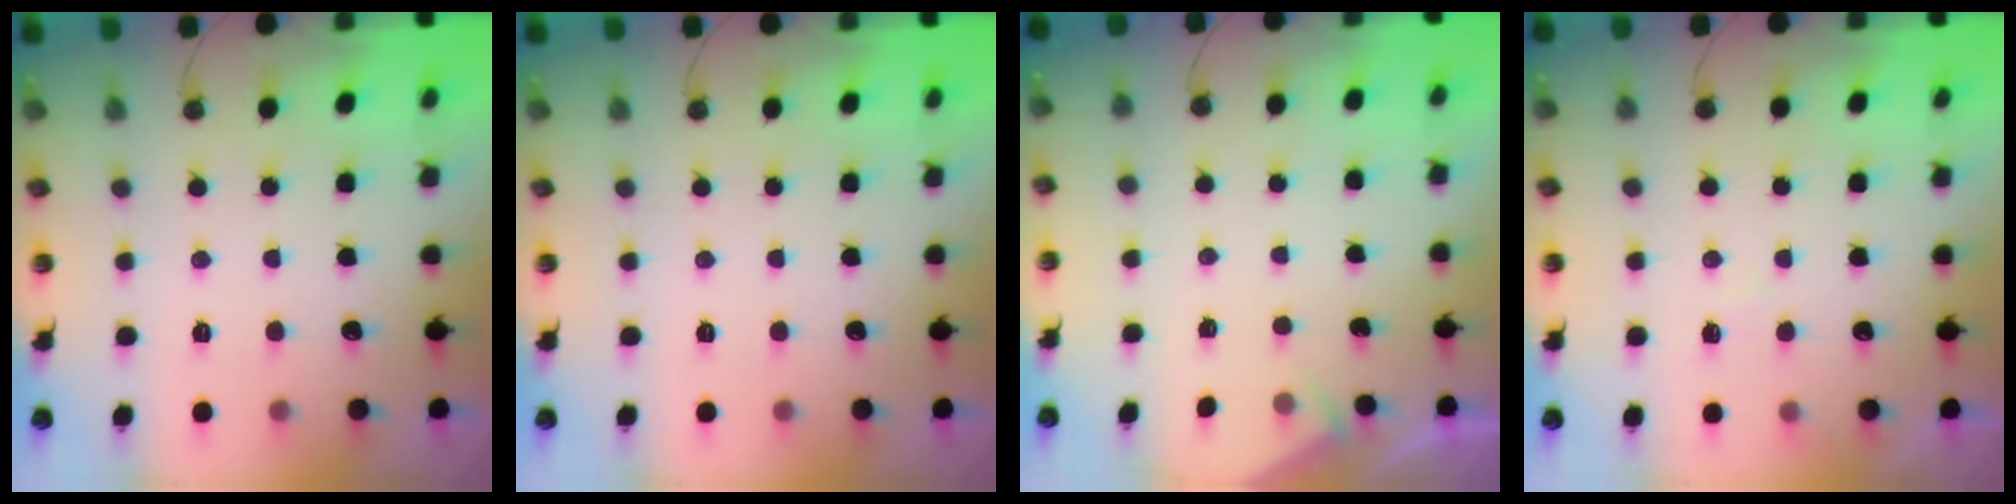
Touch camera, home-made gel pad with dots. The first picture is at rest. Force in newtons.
{"total": 0.0}
{"total": 2.5, "press": 2.5, "slide": 0.4}
{"total": 4.5, "press": 4.5, "slide": 0.5}